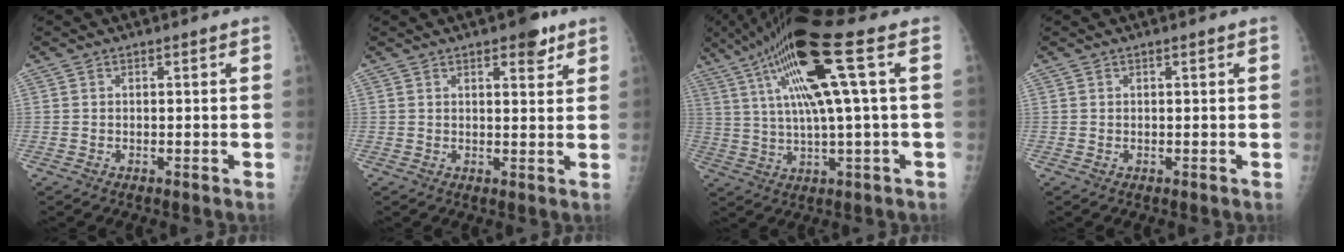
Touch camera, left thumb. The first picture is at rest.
{"total": 4.8, "force": [3.0, 1.8, 3.3], "torque": [-0.029, -0.013, 0.036]}
{"total": 16.6, "force": [5.6, 1.6, 15.6], "torque": [-0.303, 0.018, 0.096]}
{"total": 0.0}